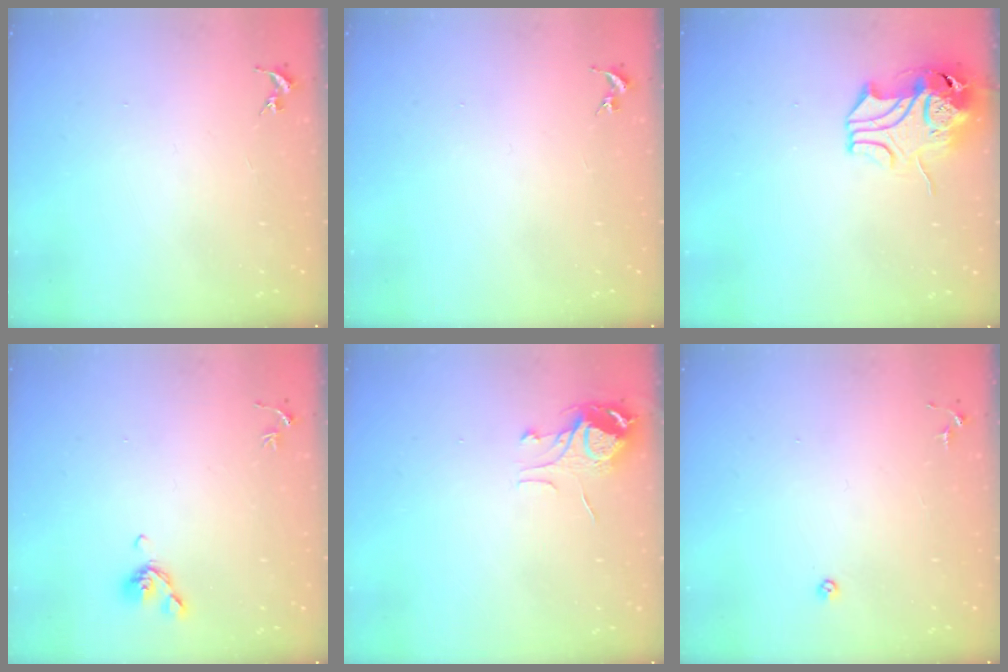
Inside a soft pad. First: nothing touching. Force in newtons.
{"total": 0.0}
{"total": 11.1, "press": 11.0, "slide": 1.9}
{"total": 6.9, "press": 6.8, "slide": 1.5}
{"total": 7.1, "press": 7.1, "slide": 0.5}
{"total": 3.3, "press": 3.3, "slide": 0.7}